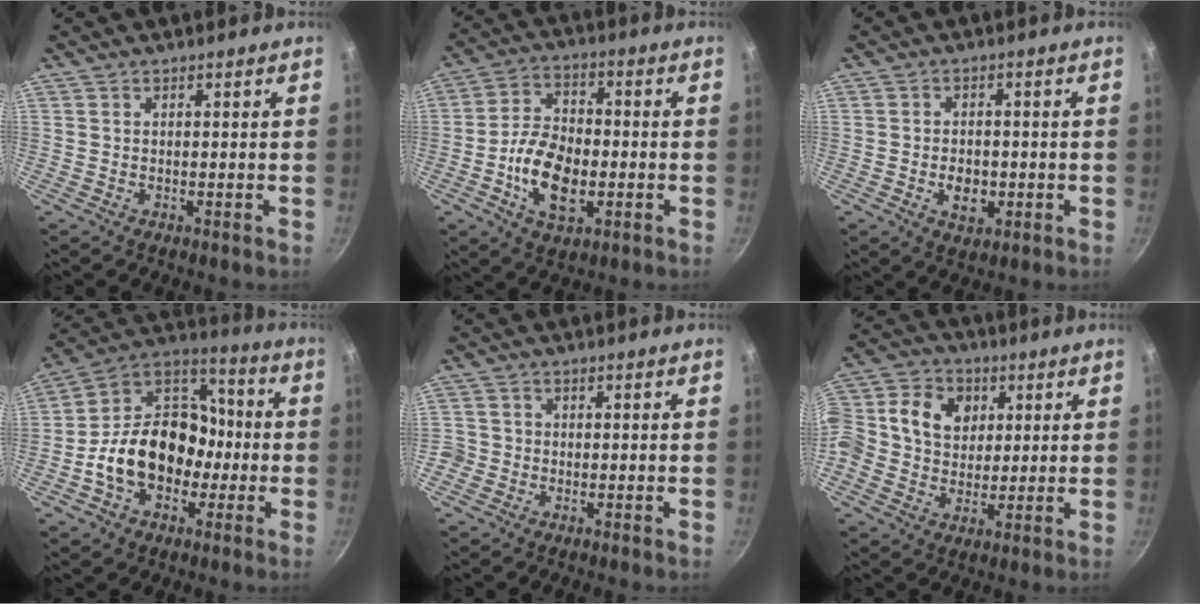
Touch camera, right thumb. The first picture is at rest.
{"total": 12.4, "force": [-2.9, 7.4, 9.5], "torque": [-0.160, 0.023, -0.058]}
{"total": 5.3, "force": [-1.2, 3.6, 3.7], "torque": [-0.046, 0.006, -0.018]}
{"total": 20.0, "force": [-4.4, 15.0, 12.5], "torque": [-0.174, 0.067, -0.084]}
{"total": 2.8, "force": [-1.1, 2.5, 0.5], "torque": [0.002, 0.014, -0.023]}
{"total": 18.2, "force": [3.4, 15.1, 9.6], "torque": [-0.192, 0.032, 0.046]}